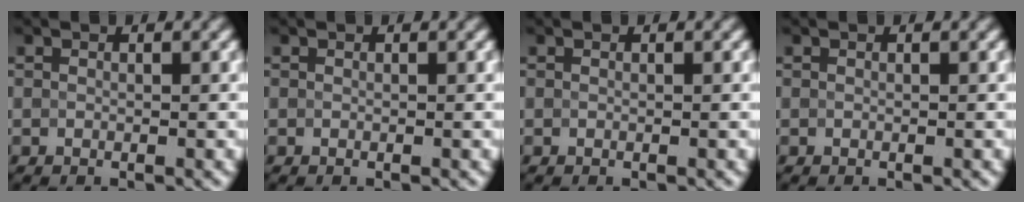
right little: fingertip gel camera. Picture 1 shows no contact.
{"total": 0.0}
{"total": 0.0}
{"total": 0.0}